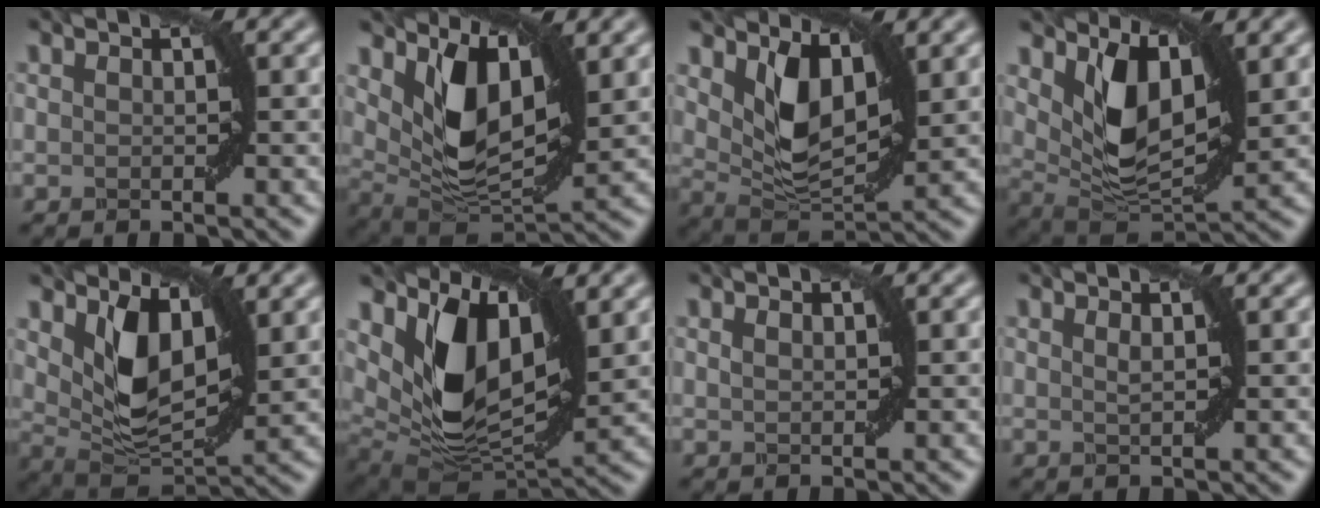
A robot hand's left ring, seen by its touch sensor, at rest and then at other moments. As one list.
[{"total": 7.7, "force": [2.6, 4.0, 6.0], "torque": [-0.116, -0.019, 0.048]}, {"total": 5.7, "force": [2.1, 3.1, 4.3], "torque": [-0.089, -0.011, 0.044]}, {"total": 6.8, "force": [2.4, 3.6, 5.3], "torque": [-0.104, -0.017, 0.046]}, {"total": 5.9, "force": [2.1, 3.2, 4.5], "torque": [-0.092, -0.012, 0.043]}, {"total": 9.9, "force": [3.3, 5.5, 7.5], "torque": [-0.143, -0.022, 0.070]}, {"total": 0.8, "force": [0.5, 0.5, 0.5], "torque": [-0.011, 0.000, 0.011]}, {"total": 0.8, "force": [0.4, 0.0, 0.7], "torque": [-0.014, 0.002, 0.007]}]